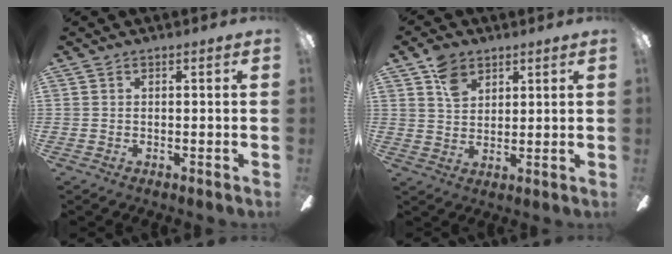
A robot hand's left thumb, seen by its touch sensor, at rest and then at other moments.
{"total": 6.6, "force": [4.2, 4.1, 2.9], "torque": [-0.056, -0.006, 0.080]}